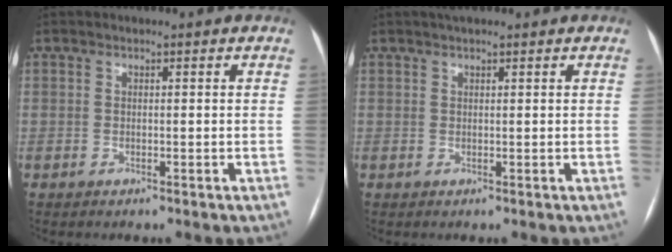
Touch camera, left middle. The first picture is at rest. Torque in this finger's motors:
{"motor_torque": [0.05, -0.11, 0.00, 0.00]}